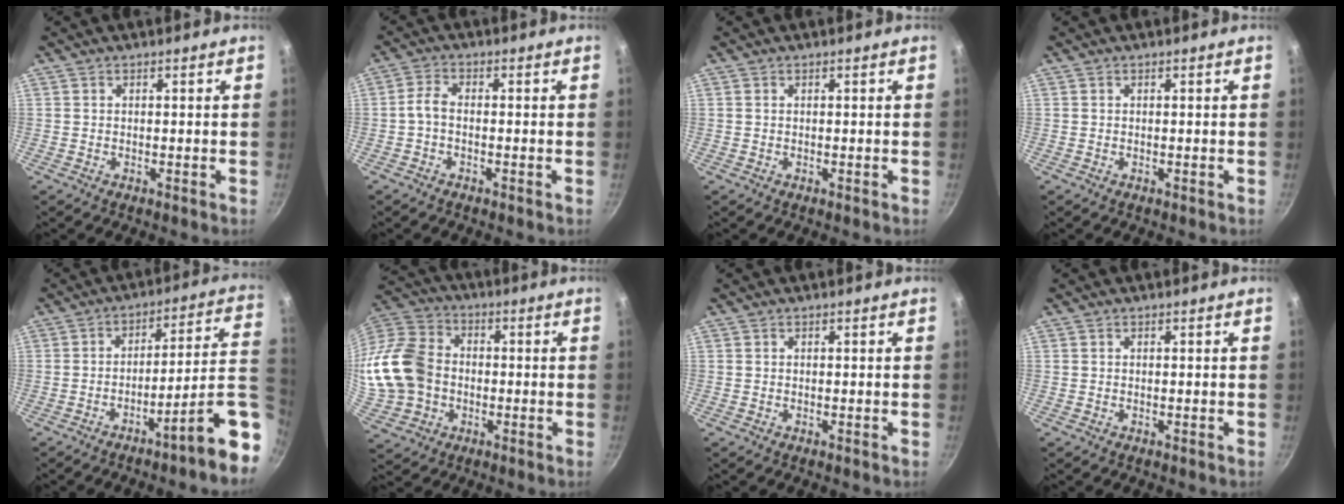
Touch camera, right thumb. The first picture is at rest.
{"total": 2.9, "force": [-1.0, 1.3, 2.5], "torque": [-0.065, 0.015, -0.028]}
{"total": 0.0}
{"total": 0.0}
{"total": 14.8, "force": [-5.7, 2.0, 13.5], "torque": [-0.167, 0.046, -0.083]}
{"total": 19.8, "force": [-1.7, 15.8, 11.8], "torque": [-0.251, 0.031, -0.035]}
{"total": 0.0}
{"total": 0.0}